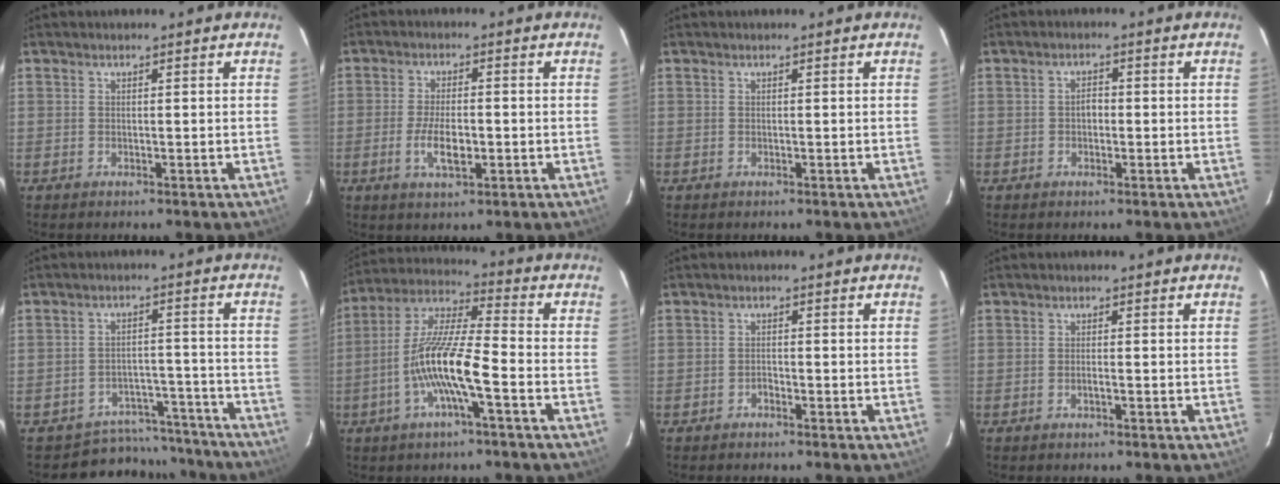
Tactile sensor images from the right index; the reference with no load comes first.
{"total": 5.8, "force": [-1.7, 2.1, 5.2], "torque": [-0.105, -0.007, -0.030]}
{"total": 0.0}
{"total": 1.9, "force": [-0.3, 1.3, 1.3], "torque": [-0.022, 0.007, -0.007]}
{"total": 12.2, "force": [-11.1, 5.1, 0.4], "torque": [-0.010, 0.050, -0.141]}
{"total": 12.8, "force": [-4.5, 1.8, 11.9], "torque": [-0.240, 0.000, -0.093]}
{"total": 1.0, "force": [-0.8, 0.5, 0.1], "torque": [-0.002, 0.001, -0.016]}
{"total": 0.8, "force": [-0.5, 0.1, 0.6], "torque": [-0.011, 0.000, -0.009]}